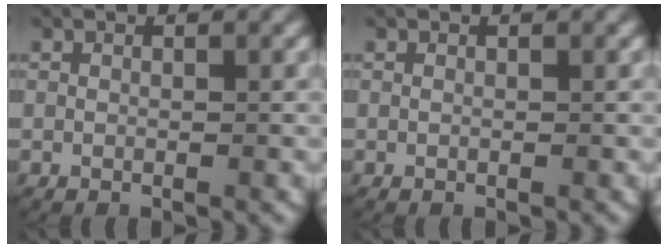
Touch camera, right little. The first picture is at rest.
{"total": 0.0}